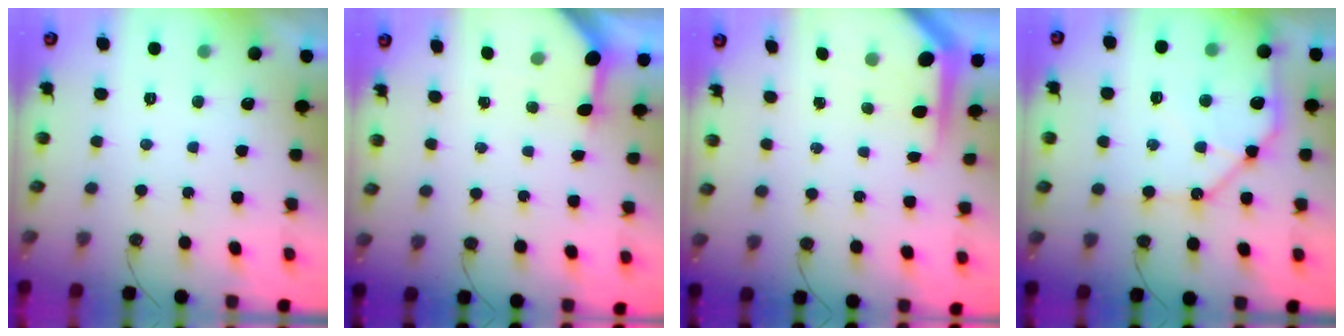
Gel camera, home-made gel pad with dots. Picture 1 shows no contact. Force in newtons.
{"total": 3.3, "press": 3.3, "slide": 0.4}
{"total": 5.7, "press": 5.6, "slide": 0.6}
{"total": 14.3, "press": 14.2, "slide": 2.0}